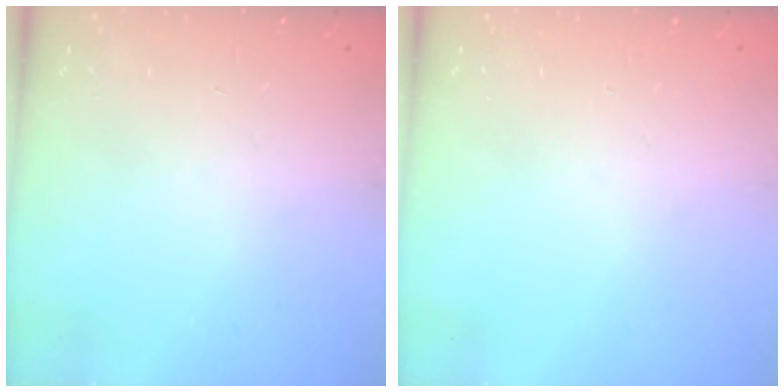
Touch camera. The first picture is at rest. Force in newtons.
{"total": 0.0}